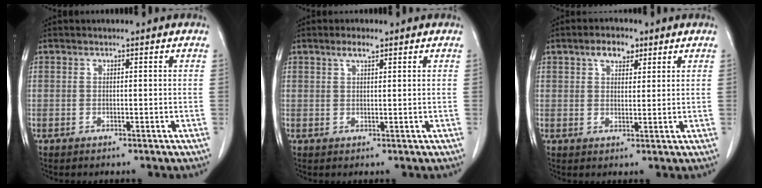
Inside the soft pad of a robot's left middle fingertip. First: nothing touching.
{"total": 2.1, "force": [1.4, 0.4, 1.5], "torque": [-0.033, 0.004, 0.027]}
{"total": 3.9, "force": [2.4, 1.9, 2.5], "torque": [-0.045, 0.010, 0.041]}